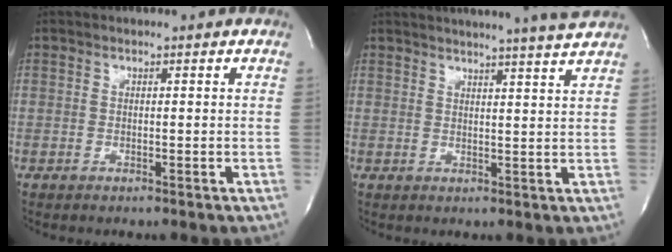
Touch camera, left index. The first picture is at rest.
{"total": 11.3, "force": [10.5, -1.6, 3.9], "torque": [-0.064, -0.023, 0.124]}